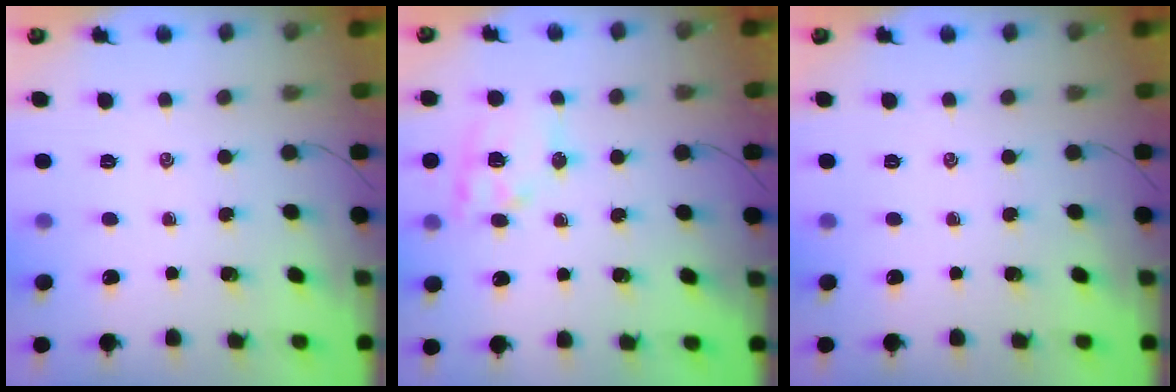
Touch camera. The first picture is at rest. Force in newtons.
{"total": 12.9, "press": 12.7, "slide": 2.0}
{"total": 0.0}